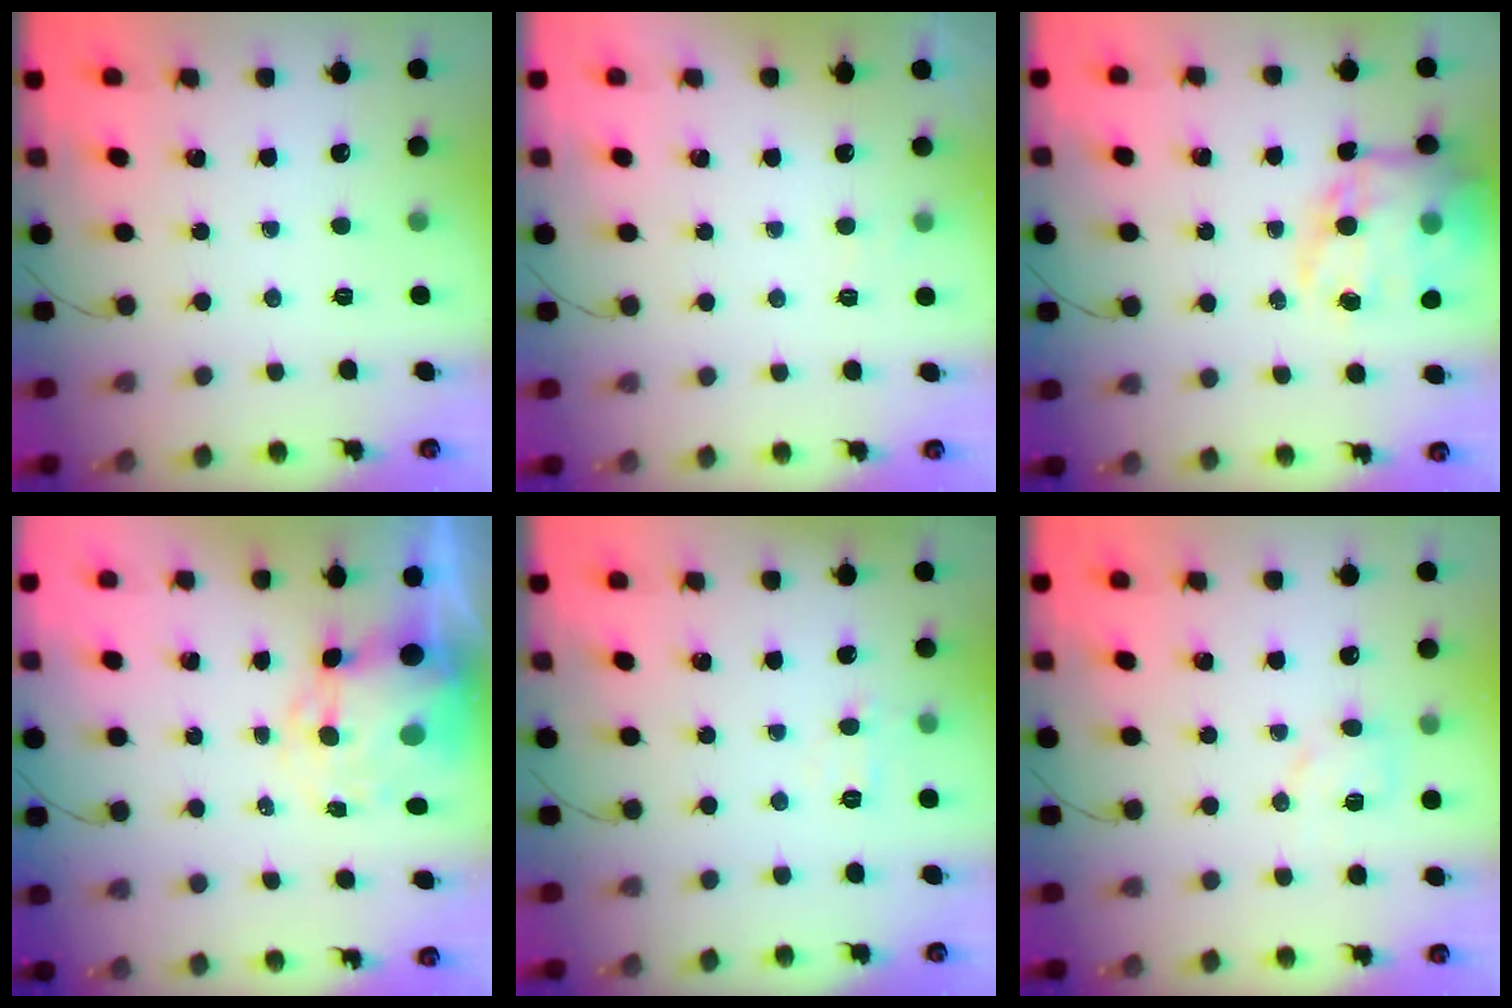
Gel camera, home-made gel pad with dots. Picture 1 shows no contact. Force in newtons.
{"total": 2.3, "press": 2.0, "slide": 1.2}
{"total": 20.7, "press": 20.2, "slide": 4.4}
{"total": 10.6, "press": 10.3, "slide": 2.6}
{"total": 4.7, "press": 4.4, "slide": 1.6}
{"total": 5.2, "press": 4.9, "slide": 1.6}